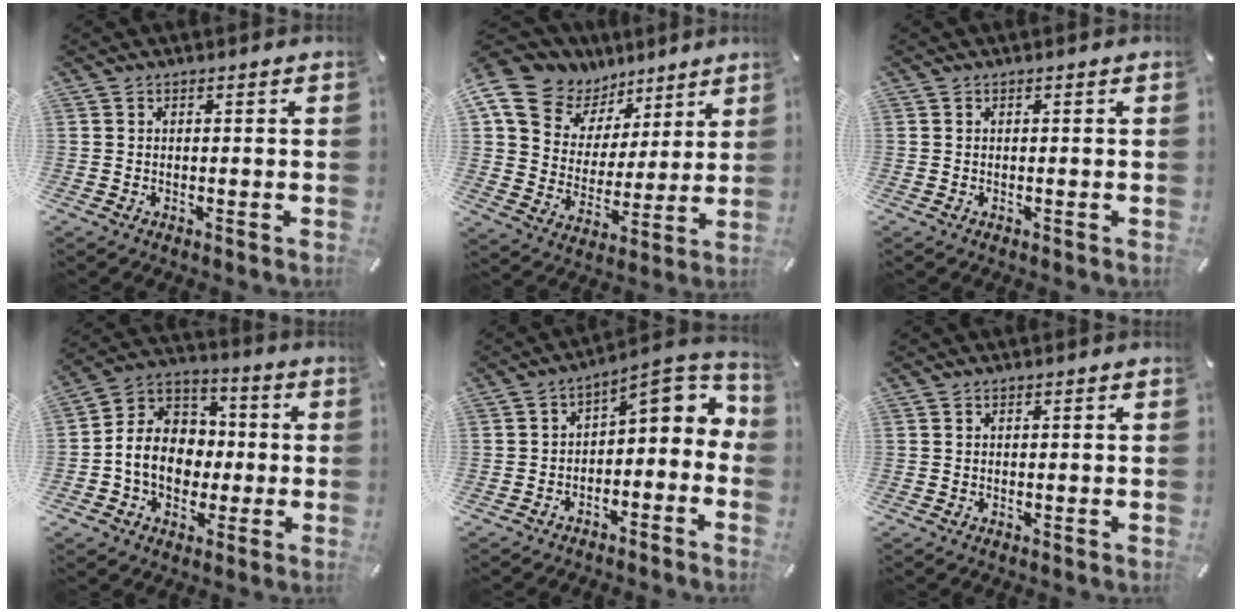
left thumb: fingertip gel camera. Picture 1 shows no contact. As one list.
[{"total": 14.3, "force": [9.4, 9.9, 4.5], "torque": [-0.108, -0.052, 0.177]}, {"total": 0.0}, {"total": 11.5, "force": [-2.3, 10.0, 5.1], "torque": [-0.119, 0.011, -0.042]}, {"total": 6.2, "force": [0.7, 3.5, 5.1], "torque": [-0.058, -0.023, 0.003]}, {"total": 0.0}]